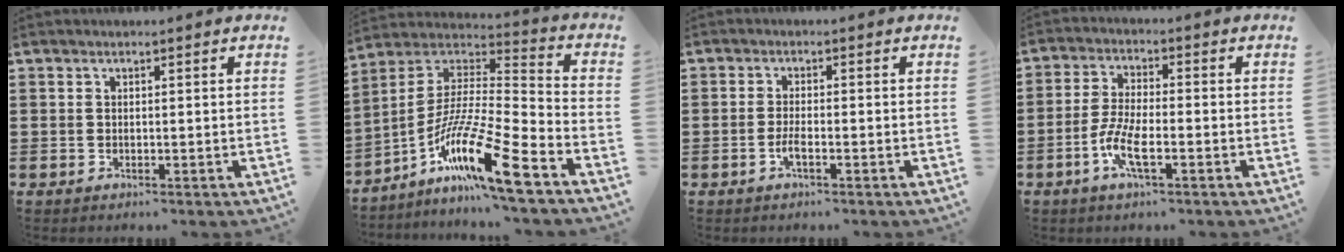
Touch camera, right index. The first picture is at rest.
{"total": 14.8, "force": [-9.6, 1.0, 11.2], "torque": [-0.215, -0.004, -0.180]}
{"total": 2.1, "force": [-1.0, 0.4, 1.7], "torque": [-0.037, -0.002, -0.020]}
{"total": 6.2, "force": [-2.7, 1.7, 5.4], "torque": [-0.129, -0.012, -0.057]}